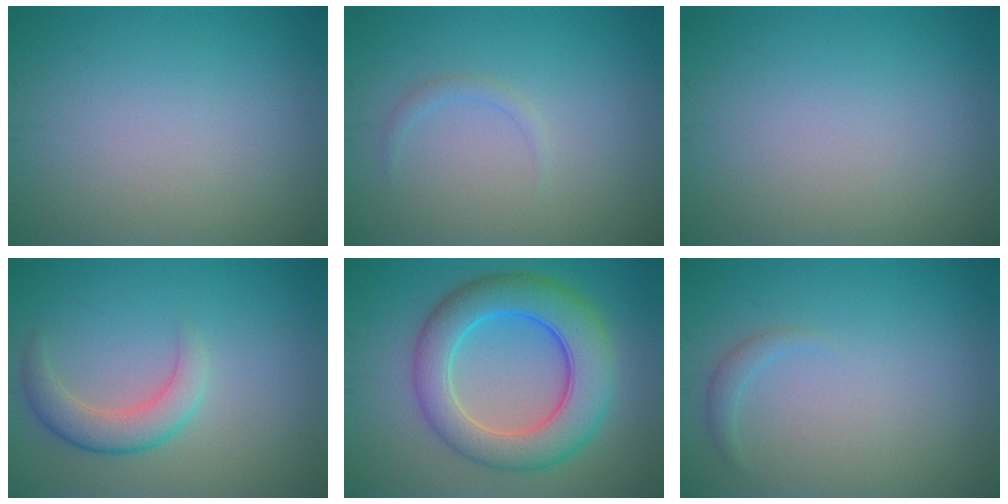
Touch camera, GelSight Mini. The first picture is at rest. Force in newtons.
{"total": 0.9, "press": 0.9, "slide": 0.1}
{"total": 0.0}
{"total": 3.4, "press": 3.4, "slide": 0.2}
{"total": 8.5, "press": 8.5, "slide": 0.1}
{"total": 1.0, "press": 1.0, "slide": 0.1}